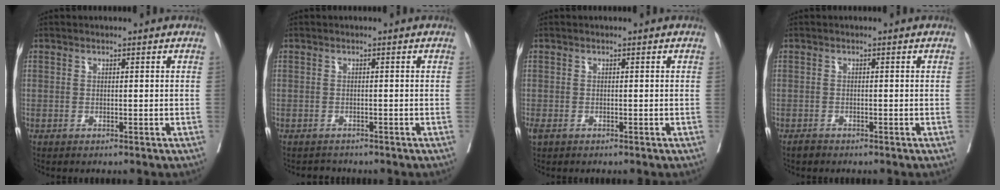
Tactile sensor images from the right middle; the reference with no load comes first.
{"total": 1.5, "force": [-1.4, 0.6, -0.2], "torque": [0.002, -0.004, -0.023]}
{"total": 1.7, "force": [-1.0, 1.0, 0.9], "torque": [-0.025, -0.004, -0.014]}
{"total": 0.9, "force": [-0.8, 0.3, 0.2], "torque": [-0.006, 0.000, -0.015]}